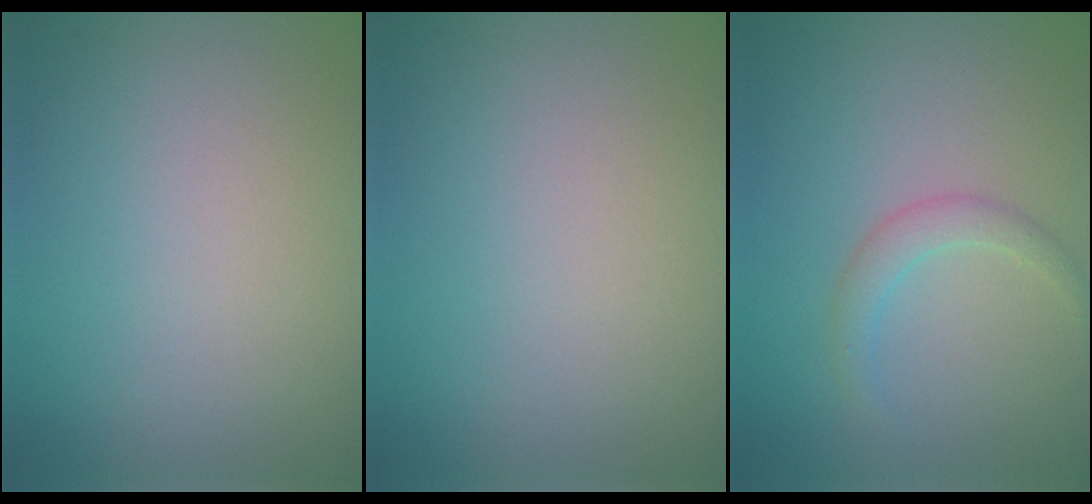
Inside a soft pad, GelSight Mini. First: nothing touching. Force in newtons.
{"total": 0.0}
{"total": 1.6, "press": 1.6, "slide": 0.1}